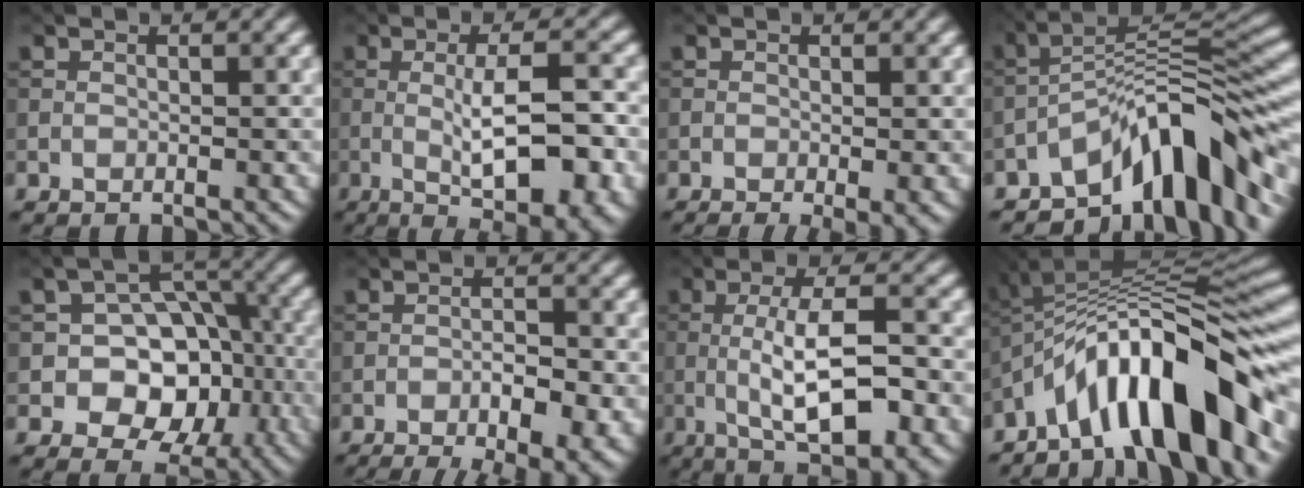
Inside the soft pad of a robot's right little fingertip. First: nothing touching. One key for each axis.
{"total": 9.1, "fx": -1.7, "fy": 2.3, "fz": 8.6, "tx": -0.129, "ty": 0.001, "tz": -0.025}
{"total": 3.1, "fx": -1.1, "fy": 0.6, "fz": 2.9, "tx": -0.042, "ty": -0.012, "tz": -0.013}
{"total": 10.8, "fx": -6.9, "fy": 3.4, "fz": 7.6, "tx": -0.092, "ty": 0.015, "tz": -0.129}
{"total": 9.5, "fx": -2.3, "fy": 6.8, "fz": 6.2, "tx": -0.062, "ty": 0.010, "tz": -0.043}
{"total": 7.8, "fx": -3.7, "fy": 2.4, "fz": 6.4, "tx": -0.095, "ty": -0.007, "tz": -0.042}
{"total": 8.6, "fx": -1.6, "fy": 2.3, "fz": 8.1, "tx": -0.134, "ty": 0.008, "tz": -0.032}
{"total": 11.9, "fx": -6.8, "fy": 3.1, "fz": 9.3, "tx": -0.128, "ty": 0.022, "tz": -0.116}